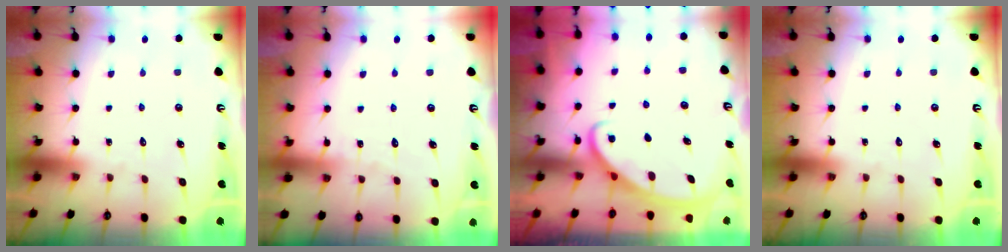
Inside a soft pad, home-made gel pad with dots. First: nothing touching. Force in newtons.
{"total": 2.7, "press": 2.7, "slide": 0.3}
{"total": 2.8, "press": 2.8, "slide": 0.4}
{"total": 0.0}